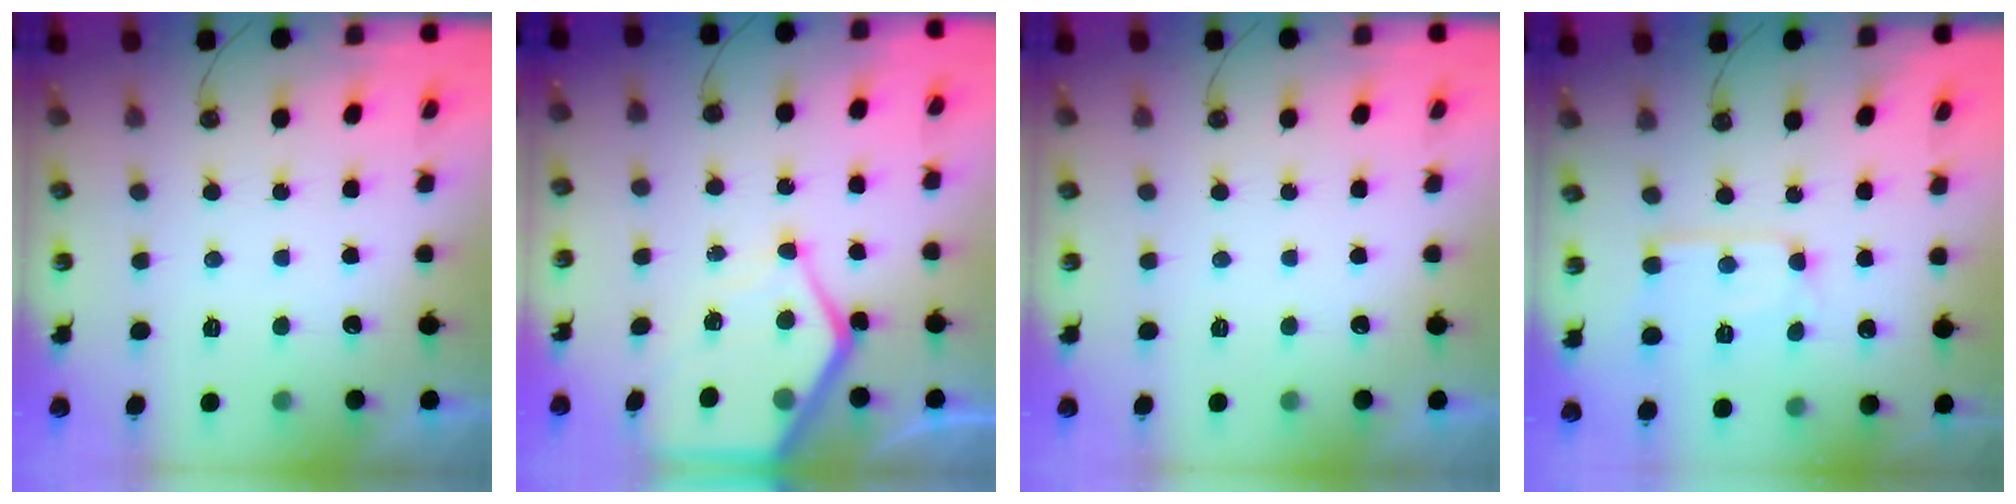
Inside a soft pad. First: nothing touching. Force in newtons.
{"total": 10.9, "press": 10.9, "slide": 0.7}
{"total": 0.0}
{"total": 9.5, "press": 9.5, "slide": 0.7}